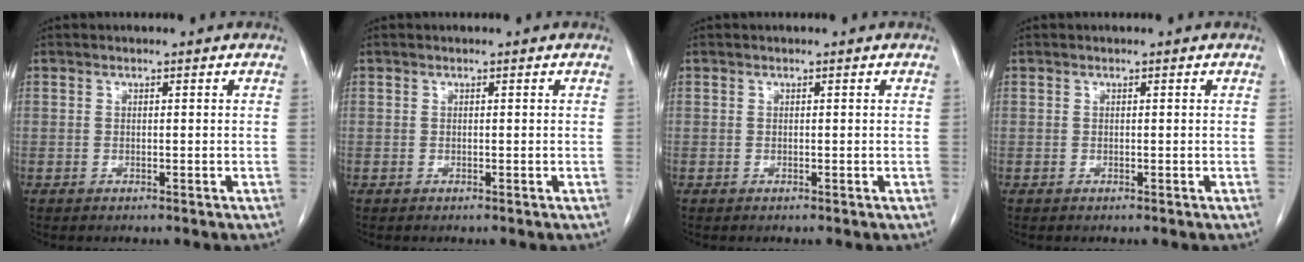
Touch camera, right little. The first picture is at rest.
{"total": 0.0}
{"total": 0.0}
{"total": 0.0}